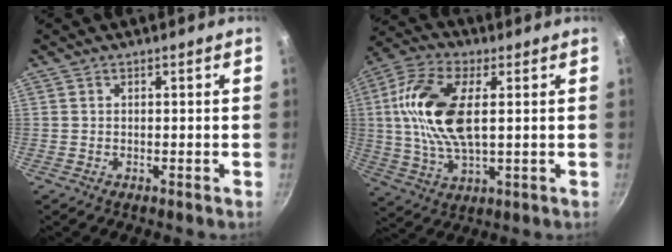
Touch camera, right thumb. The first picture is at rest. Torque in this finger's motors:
{"motor_torque": [1.63, 1.87, 1.48, -0.41, 0.50]}